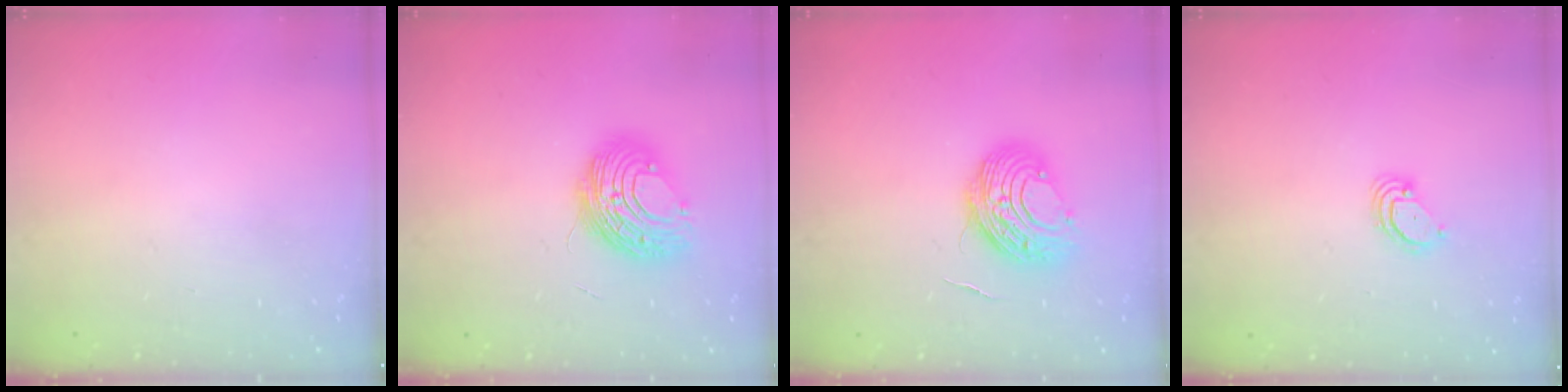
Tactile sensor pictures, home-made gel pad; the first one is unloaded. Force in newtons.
{"total": 10.6, "press": 10.5, "slide": 1.5}
{"total": 10.1, "press": 10.1, "slide": 0.8}
{"total": 3.0, "press": 3.0, "slide": 0.2}